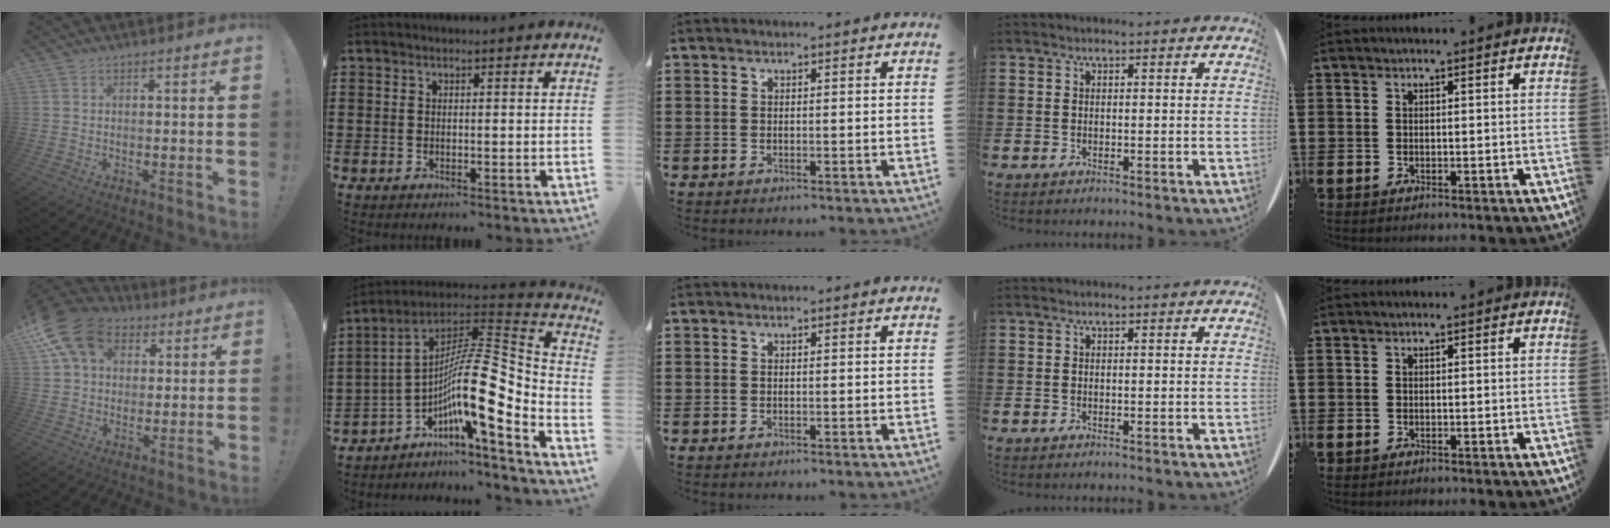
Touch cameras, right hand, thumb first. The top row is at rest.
{"thumb": {"total": 17.5, "force": [7.6, 12.8, 9.2], "torque": [-0.158, -0.024, 0.148]}, "index": {"total": 14.4, "force": [-3.1, 3.8, 13.6], "torque": [-0.236, -0.030, -0.070]}}